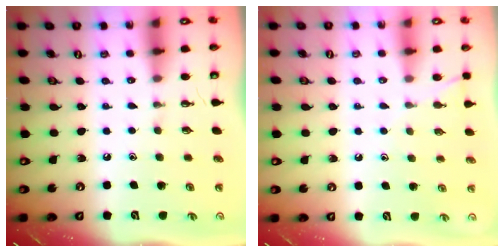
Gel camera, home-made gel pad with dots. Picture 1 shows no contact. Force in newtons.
{"total": 5.9, "press": 5.9, "slide": 0.6}